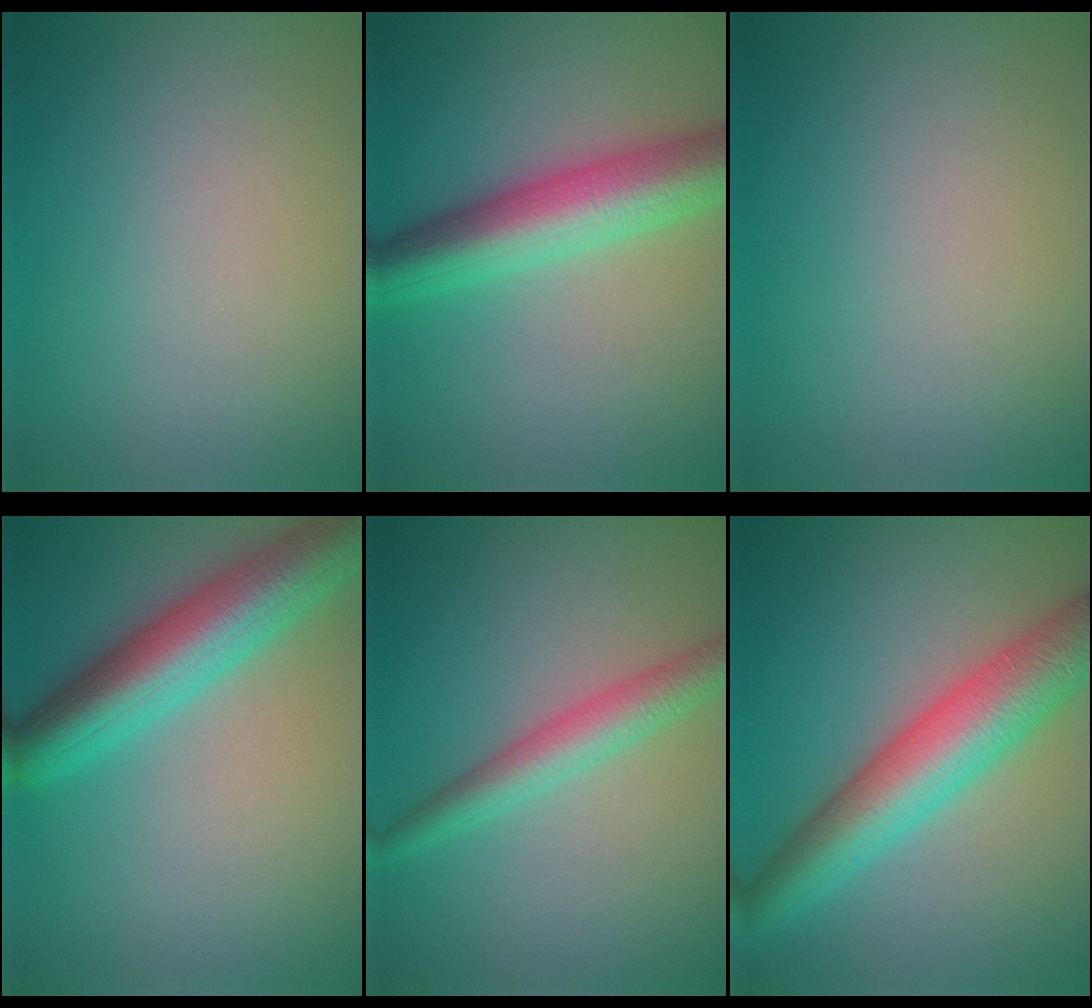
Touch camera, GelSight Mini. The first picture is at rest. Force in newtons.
{"total": 7.7, "press": 7.7, "slide": 0.1}
{"total": 0.0}
{"total": 8.0, "press": 8.0, "slide": 0.4}
{"total": 3.6, "press": 3.6, "slide": 0.1}
{"total": 8.1, "press": 8.1, "slide": 0.2}